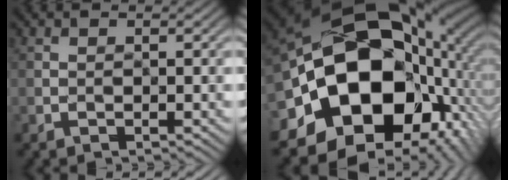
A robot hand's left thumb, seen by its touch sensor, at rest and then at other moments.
{"total": 22.1, "force": [-3.1, 16.1, 14.7], "torque": [-0.327, -0.048, -0.028]}